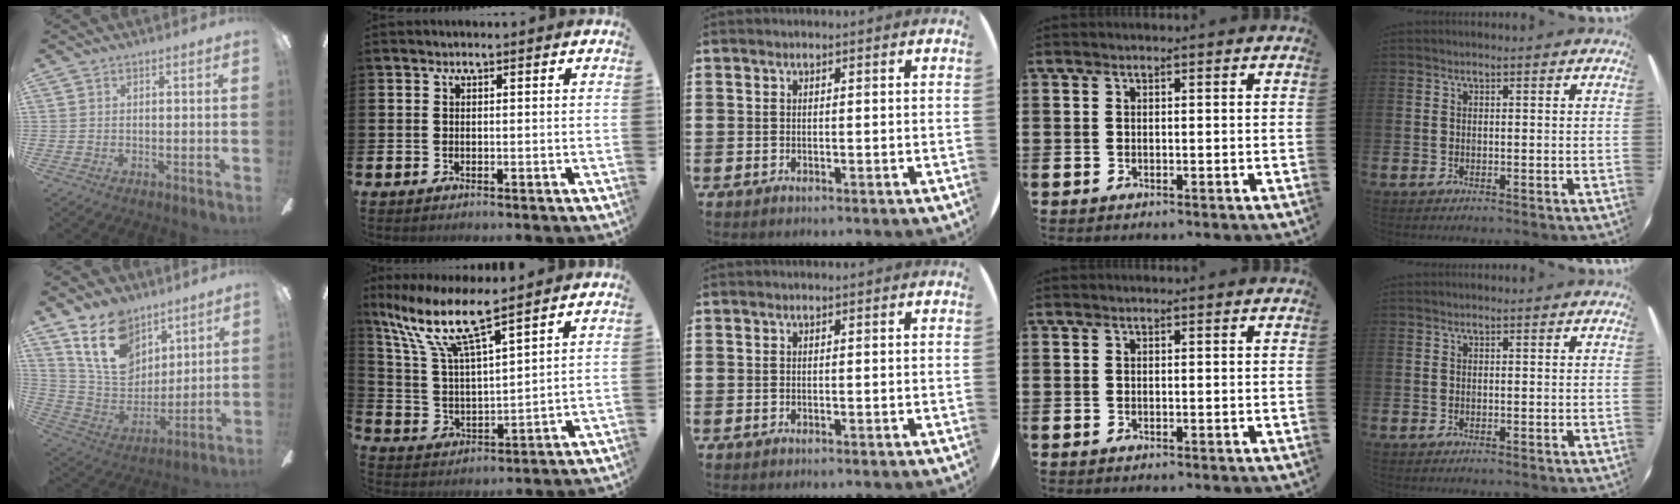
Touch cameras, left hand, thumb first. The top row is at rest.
{"thumb": {"total": 18.9, "force": [11.3, 12.2, 9.0], "torque": [-0.167, -0.049, 0.212]}, "index": {"total": 10.3, "force": [8.2, 1.8, 6.0], "torque": [-0.149, -0.036, 0.139]}}